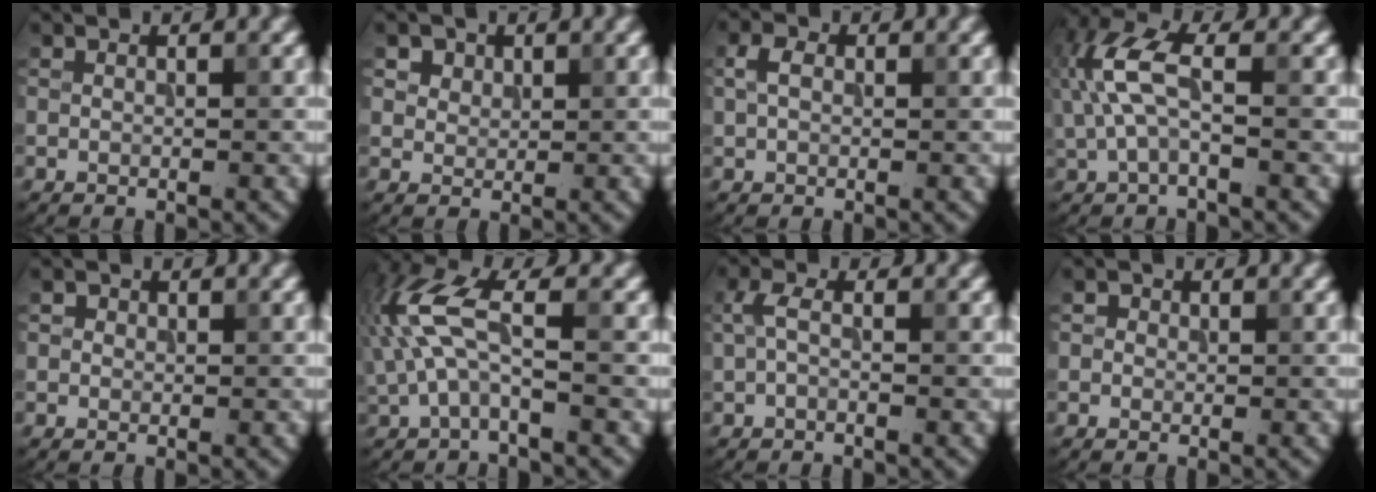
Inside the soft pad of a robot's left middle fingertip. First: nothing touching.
{"total": 4.0, "force": [2.5, 2.6, 1.7], "torque": [-0.054, 0.001, 0.047]}
{"total": 2.0, "force": [0.5, 1.4, 1.3], "torque": [-0.029, 0.006, 0.005]}
{"total": 5.1, "force": [0.6, 2.2, 4.6], "torque": [-0.113, 0.016, 0.007]}
{"total": 0.8, "force": [0.3, 0.7, 0.2], "torque": [-0.003, -0.003, -0.002]}
{"total": 5.2, "force": [0.3, 1.9, 4.9], "torque": [-0.118, 0.017, -0.001]}
{"total": 1.5, "force": [-0.2, 0.6, 1.4], "torque": [-0.034, 0.004, -0.007]}
{"total": 0.8, "force": [0.3, 0.8, 0.2], "torque": [-0.002, -0.005, -0.002]}